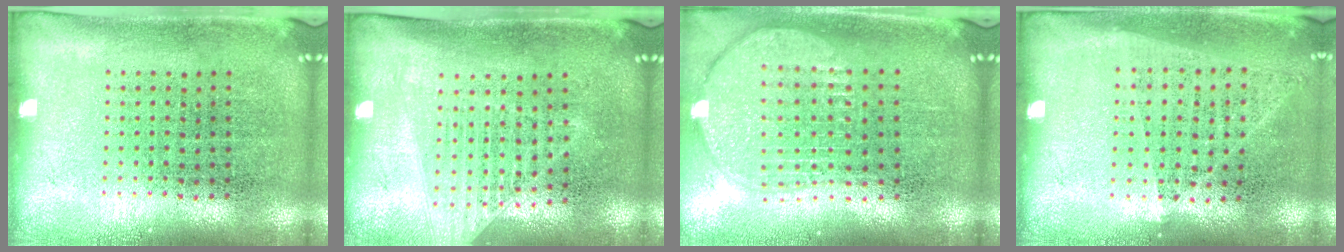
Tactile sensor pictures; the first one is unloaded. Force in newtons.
{"total": 1.3, "press": 1.2, "slide": 0.5}
{"total": 2.0, "press": 1.7, "slide": 1.1}
{"total": 1.0, "press": 0.9, "slide": 0.4}